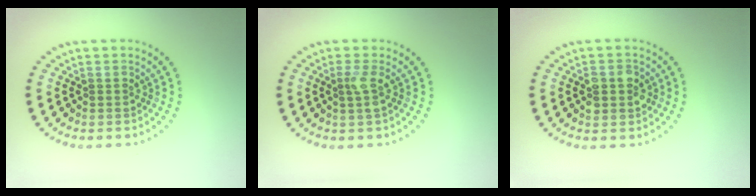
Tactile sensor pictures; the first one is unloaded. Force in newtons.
{"total": 1.5, "press": 1.2, "slide": 0.9}
{"total": 2.4, "press": 2.4, "slide": 0.3}